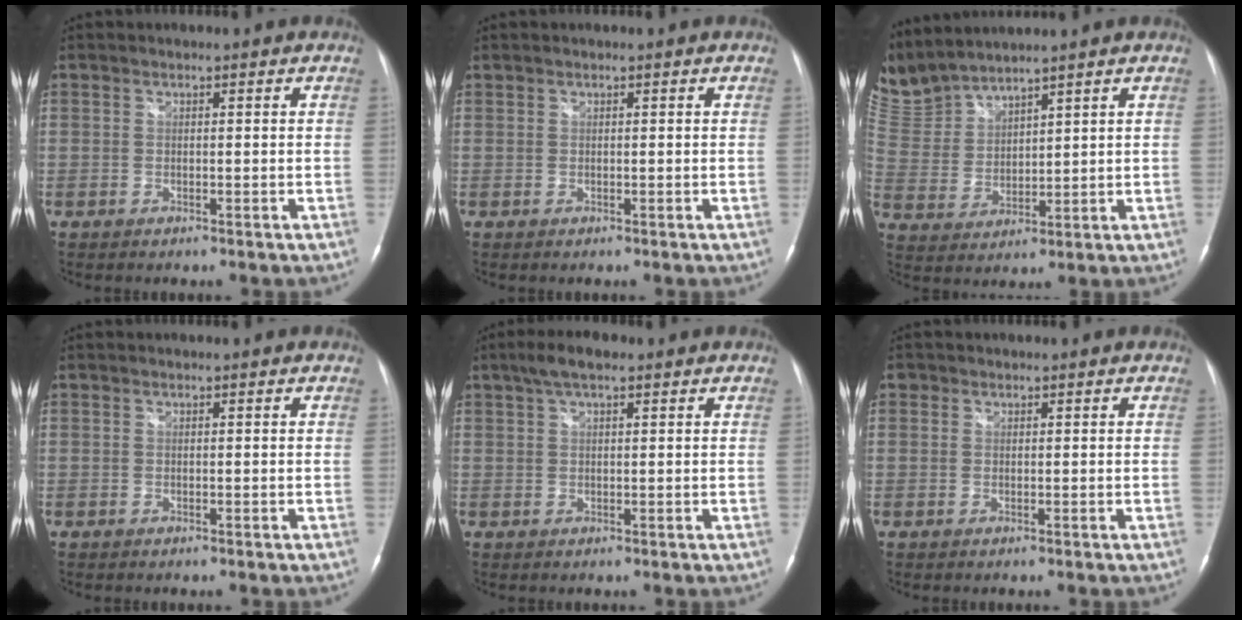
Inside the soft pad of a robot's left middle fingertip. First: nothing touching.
{"total": 0.0}
{"total": 9.6, "force": [9.5, 0.7, 1.5], "torque": [-0.065, 0.014, 0.214]}
{"total": 0.0}
{"total": 4.4, "force": [2.9, 1.2, 3.1], "torque": [-0.066, 0.019, 0.050]}
{"total": 0.6, "force": [0.3, 0.5, 0.1], "torque": [0.002, 0.000, 0.002]}